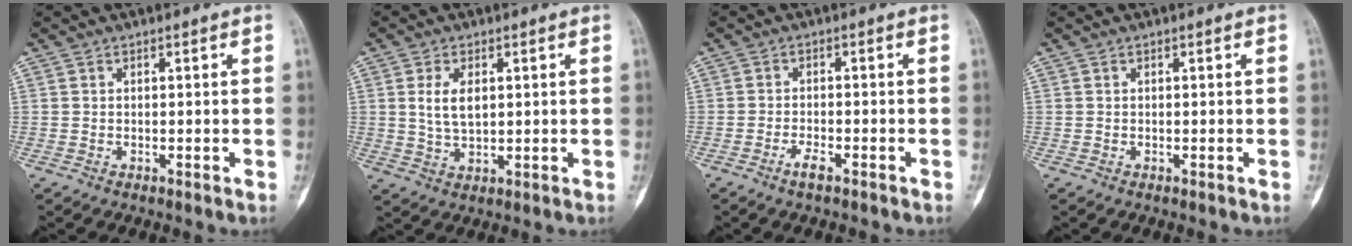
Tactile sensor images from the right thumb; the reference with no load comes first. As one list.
[{"total": 5.6, "force": [1.3, 3.2, 4.4], "torque": [-0.076, -0.006, 0.028]}, {"total": 2.6, "force": [-1.8, 0.9, 1.6], "torque": [-0.030, 0.008, -0.035]}, {"total": 0.0}]